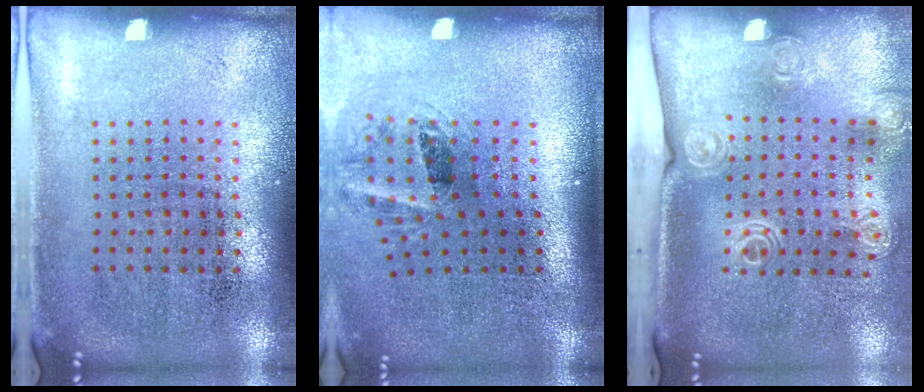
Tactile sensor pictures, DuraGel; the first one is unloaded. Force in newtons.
{"total": 1.5, "press": 1.1, "slide": 1.1}
{"total": 2.0, "press": 1.6, "slide": 1.2}